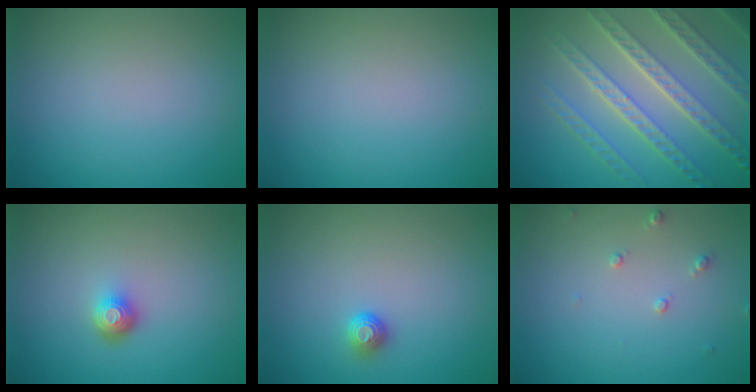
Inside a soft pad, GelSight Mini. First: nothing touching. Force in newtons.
{"total": 0.0}
{"total": 8.0, "press": 5.7, "slide": 5.6}
{"total": 1.9, "press": 1.4, "slide": 1.3}
{"total": 1.1, "press": 1.0, "slide": 0.5}
{"total": 1.1, "press": 1.1, "slide": 0.2}